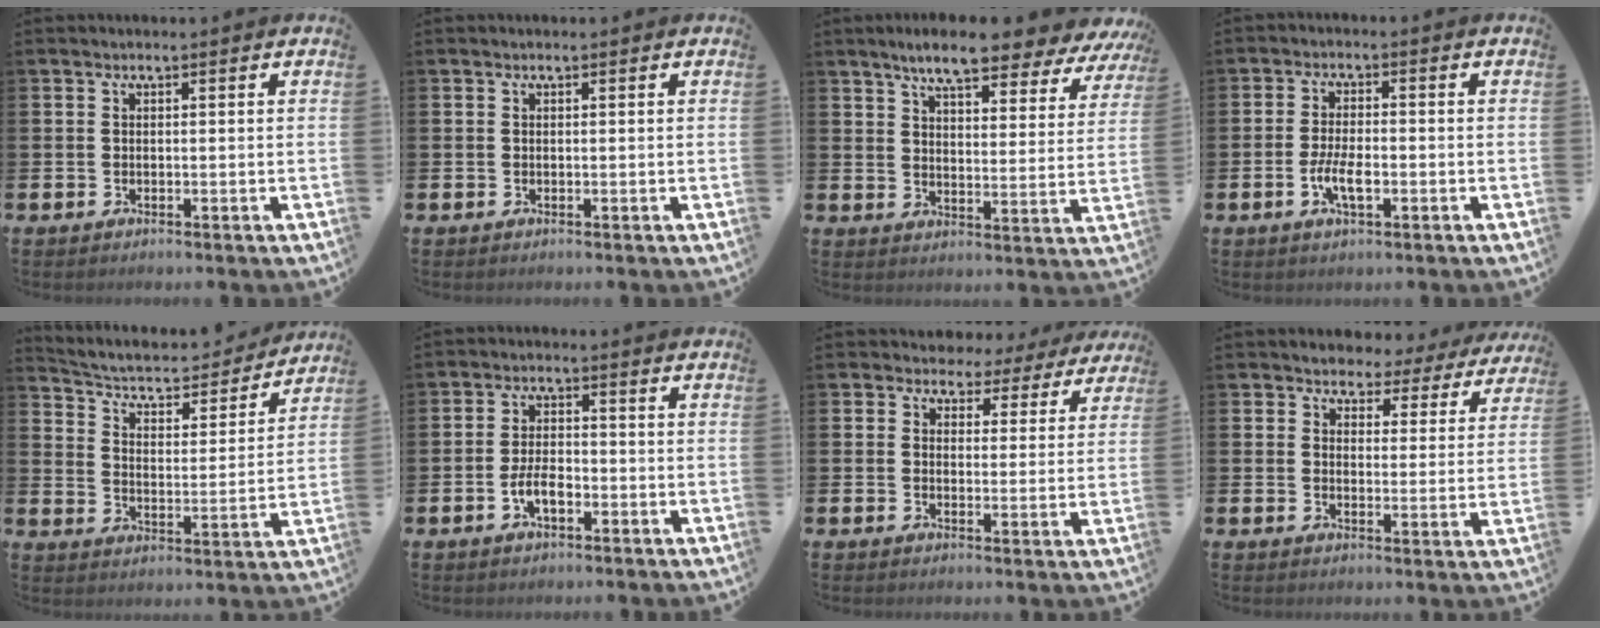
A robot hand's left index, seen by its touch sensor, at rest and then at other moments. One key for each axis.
{"total": 0.0}
{"total": 8.5, "fx": 7.6, "fy": 1.3, "fz": 3.6, "tx": -0.083, "ty": -0.042, "tz": 0.131}
{"total": 4.3, "fx": -1.2, "fy": 1.6, "fz": 3.8, "tx": -0.069, "ty": 0.002, "tz": -0.023}
{"total": 5.1, "fx": 4.7, "fy": 1.5, "fz": 1.6, "tx": -0.063, "ty": -0.040, "tz": 0.072}
{"total": 3.8, "fx": -1.5, "fy": 1.8, "fz": 3.0, "tx": -0.059, "ty": 0.004, "tz": -0.030}
{"total": 3.6, "fx": 2.9, "fy": 2.2, "fz": 0.2, "tx": -0.008, "ty": -0.022, "tz": 0.045}
{"total": 3.5, "fx": 3.1, "fy": 1.6, "fz": 0.1, "tx": -0.021, "ty": -0.021, "tz": 0.050}